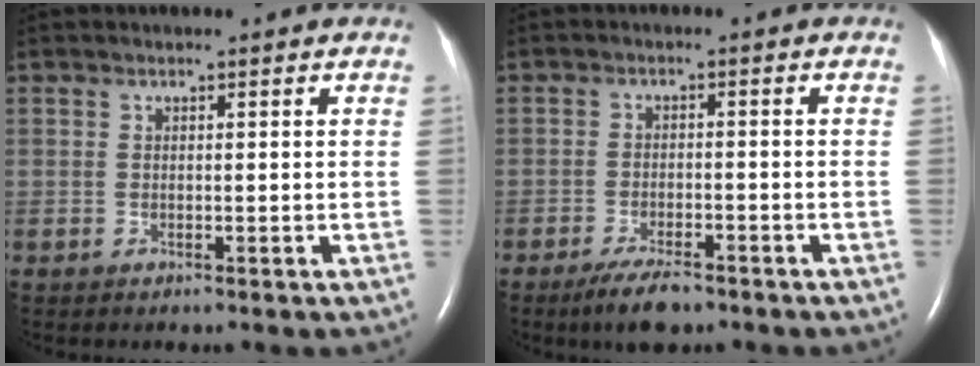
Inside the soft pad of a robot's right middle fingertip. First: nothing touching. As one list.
[{"total": 5.2, "force": [-3.8, 1.4, 3.2], "torque": [-0.063, -0.006, -0.063]}]